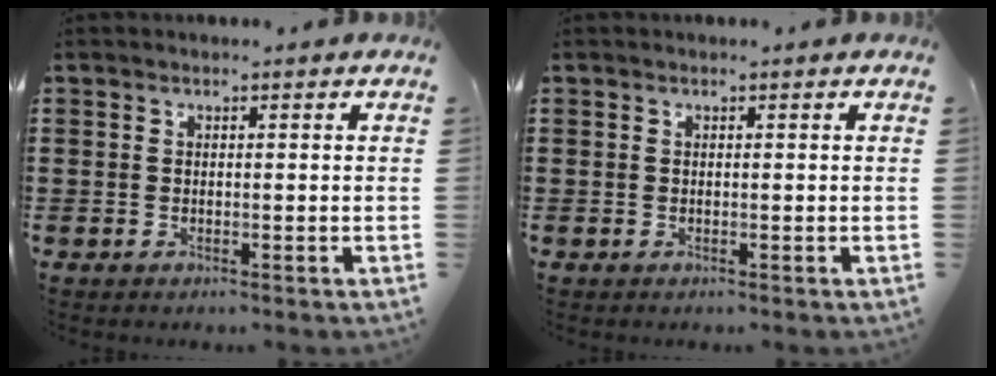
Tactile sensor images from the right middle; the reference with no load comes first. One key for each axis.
{"total": 0.0}